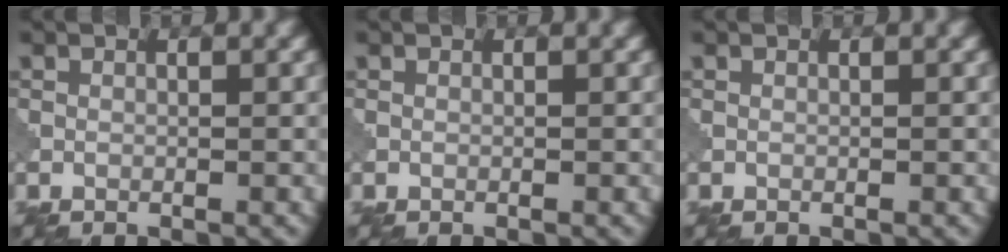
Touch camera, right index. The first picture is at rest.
{"total": 0.0}
{"total": 0.0}